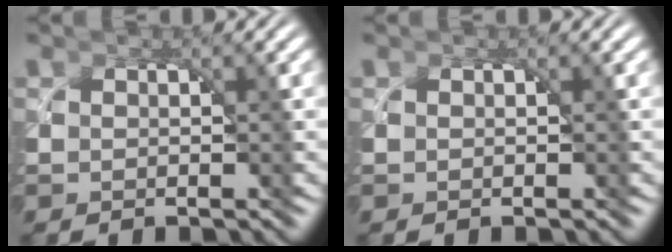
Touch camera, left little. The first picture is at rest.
{"total": 0.0}